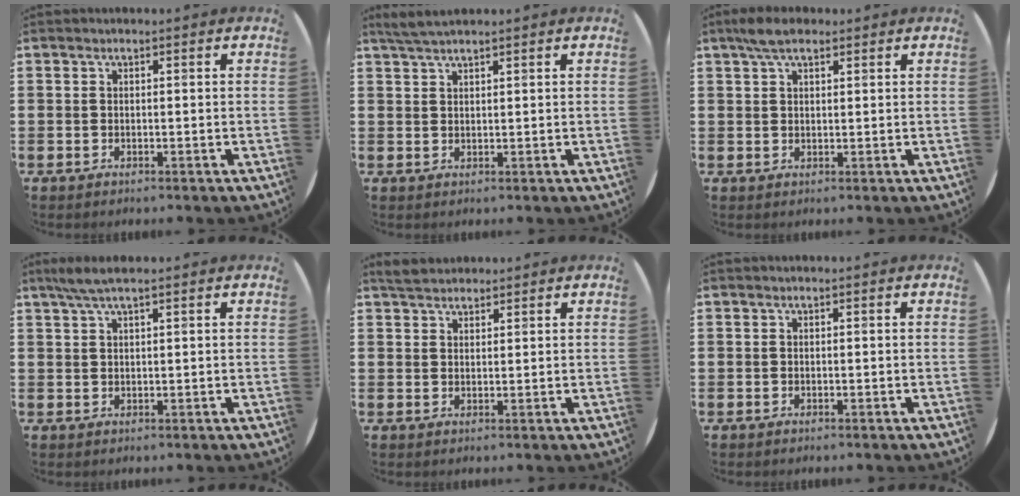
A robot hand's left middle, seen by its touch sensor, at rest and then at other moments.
{"total": 2.2, "force": [2.0, 0.2, 1.0], "torque": [-0.021, 0.003, 0.037]}
{"total": 3.9, "force": [2.8, 1.6, 2.2], "torque": [-0.040, 0.005, 0.048]}
{"total": 2.9, "force": [2.0, 0.2, 2.0], "torque": [-0.042, 0.005, 0.035]}
{"total": 2.7, "force": [2.6, 0.8, 0.4], "torque": [-0.005, 0.000, 0.048]}
{"total": 0.0}